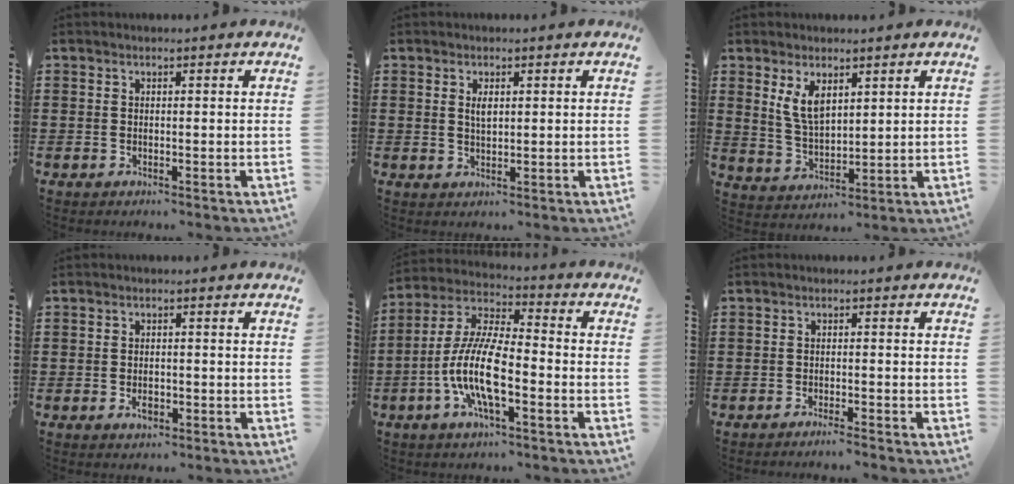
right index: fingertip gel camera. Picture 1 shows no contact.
{"total": 2.0, "force": [0.6, 0.7, 1.7], "torque": [-0.036, 0.003, 0.010]}
{"total": 5.4, "force": [2.5, 2.6, 4.0], "torque": [-0.094, 0.001, 0.043]}
{"total": 2.1, "force": [-0.8, 1.1, 1.6], "torque": [-0.031, 0.000, -0.014]}
{"total": 10.9, "force": [-3.8, 2.9, 9.9], "torque": [-0.234, -0.017, -0.078]}
{"total": 1.6, "force": [-1.5, -0.3, 0.5], "torque": [-0.009, 0.000, -0.029]}